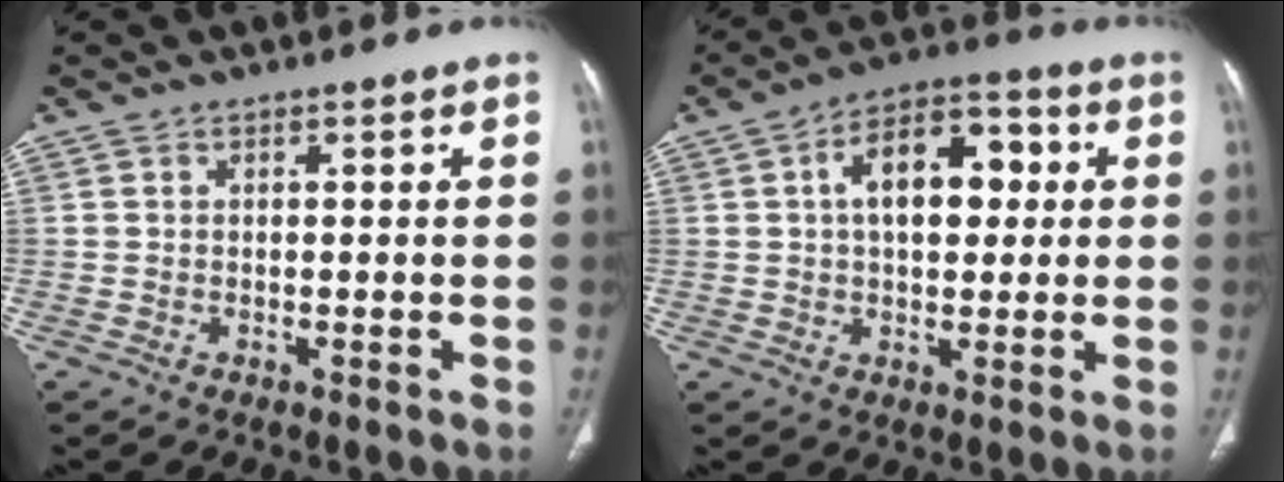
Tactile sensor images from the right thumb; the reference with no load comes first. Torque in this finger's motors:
{"motor_torque": [0.47, 2.50, 1.32, 0.12, 0.09]}